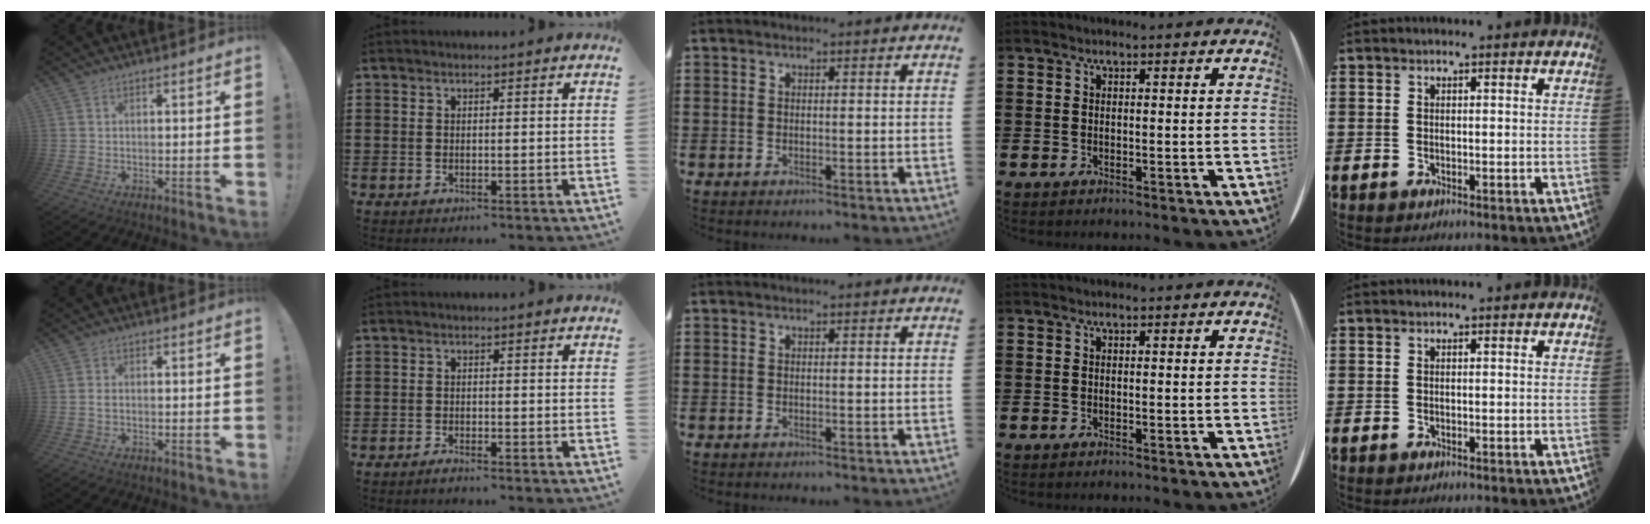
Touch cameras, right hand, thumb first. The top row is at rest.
{"thumb": {"total": 1.0, "force": [-0.2, 0.5, 0.9], "torque": [-0.016, 0.005, -0.004]}, "index": {"total": 1.0, "force": [-0.9, 0.0, 0.3], "torque": [-0.008, -0.003, -0.017]}}